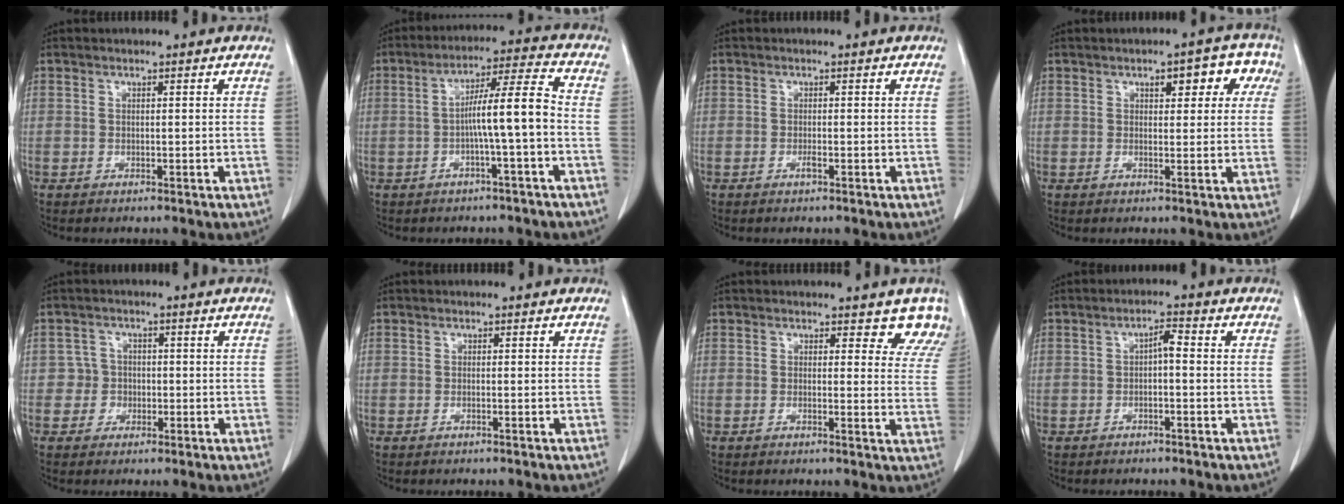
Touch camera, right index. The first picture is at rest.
{"total": 8.3, "force": [-1.6, -0.8, 8.1], "torque": [-0.134, 0.021, -0.030]}
{"total": 0.6, "force": [-0.4, 0.0, 0.5], "torque": [-0.010, 0.000, -0.007]}
{"total": 6.4, "force": [2.6, 2.7, 5.3], "torque": [-0.047, 0.024, 0.024]}
{"total": 2.7, "force": [-0.5, 2.6, -0.3], "torque": [0.022, 0.012, -0.013]}
{"total": 0.0}
{"total": 6.4, "force": [5.6, 2.6, 1.7], "torque": [0.017, -0.018, 0.029]}
{"total": 2.3, "force": [-0.2, 0.4, 2.2], "torque": [-0.034, 0.010, -0.006]}